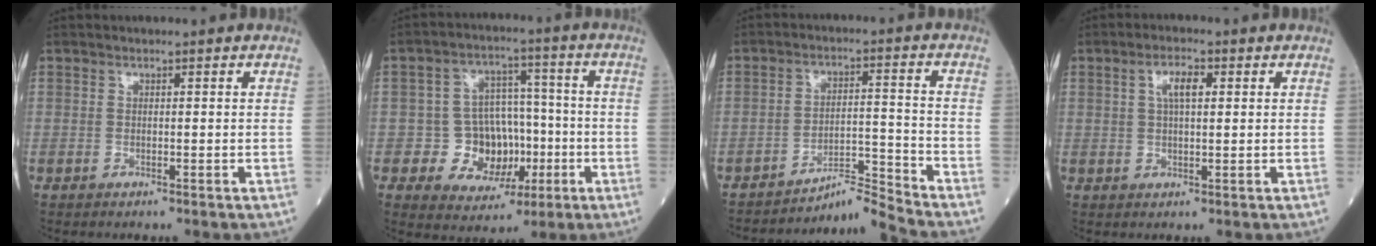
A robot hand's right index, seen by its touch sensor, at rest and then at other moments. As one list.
[{"total": 9.3, "force": [-2.0, 8.0, 4.4], "torque": [-0.057, 0.026, -0.022]}, {"total": 6.9, "force": [-6.2, -2.8, -1.0], "torque": [0.008, 0.017, -0.103]}, {"total": 3.8, "force": [1.2, 1.2, 3.4], "torque": [-0.066, 0.008, 0.022]}]